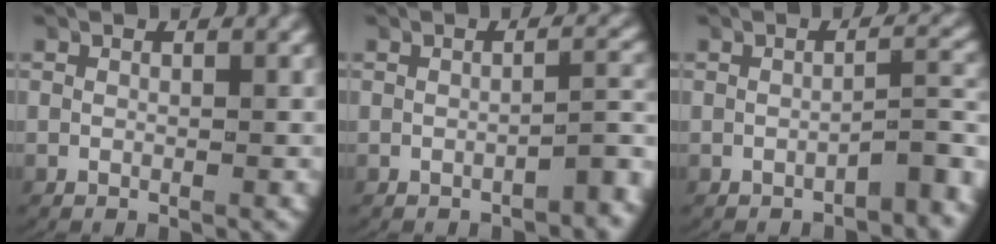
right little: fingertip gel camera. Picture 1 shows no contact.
{"total": 2.3, "force": [-1.6, 0.5, 1.6], "torque": [-0.018, 0.004, -0.021]}
{"total": 2.9, "force": [-2.1, 0.7, 2.0], "torque": [-0.018, 0.004, -0.028]}